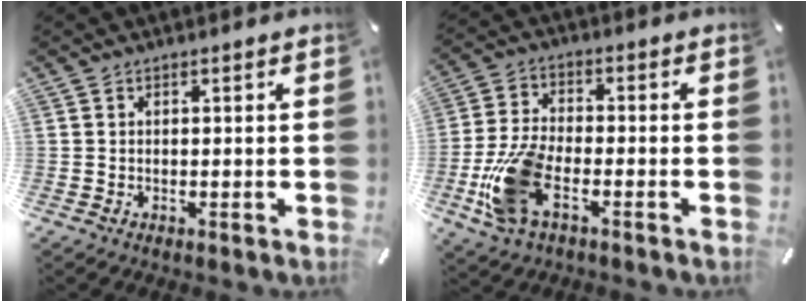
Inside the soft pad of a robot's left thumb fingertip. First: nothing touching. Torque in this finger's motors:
{"motor_torque": [-0.15, 0.98, 1.16, 0.34, 0.26]}